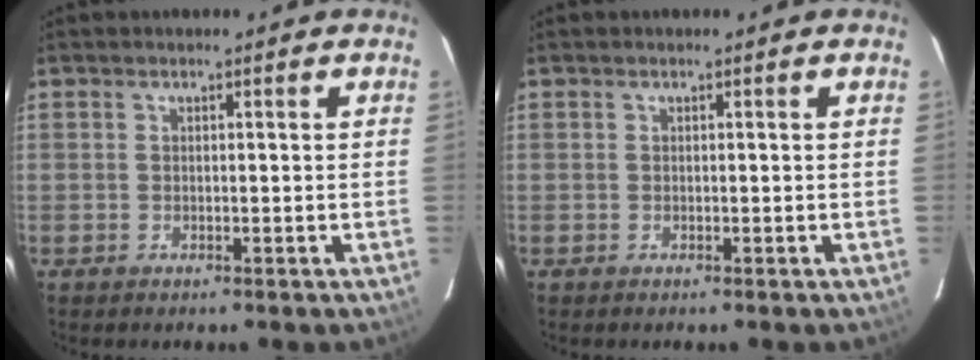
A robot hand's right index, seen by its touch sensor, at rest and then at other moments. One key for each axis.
{"total": 0.0}